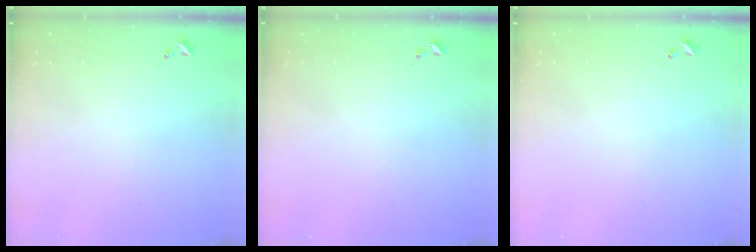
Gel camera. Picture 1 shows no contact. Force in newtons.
{"total": 0.0}
{"total": 0.0}